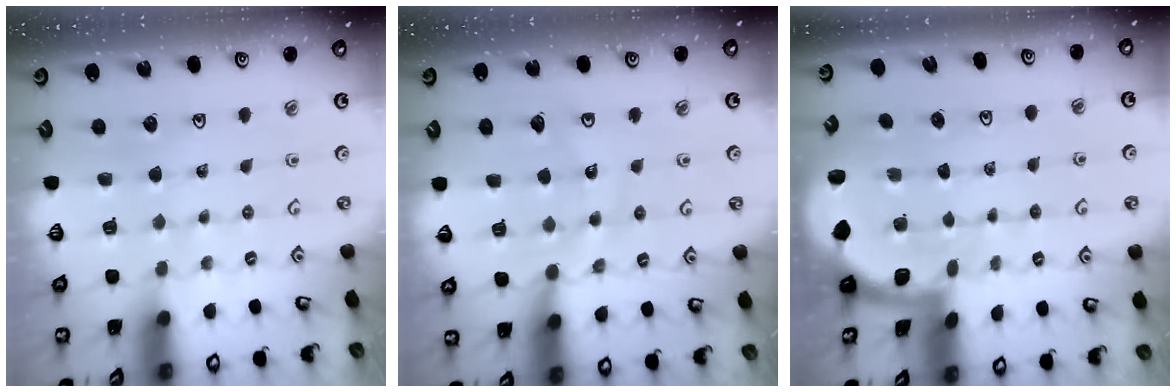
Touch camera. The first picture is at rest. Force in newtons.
{"total": 10.9, "press": 10.8, "slide": 1.4}
{"total": 1.6, "press": 1.6, "slide": 0.1}